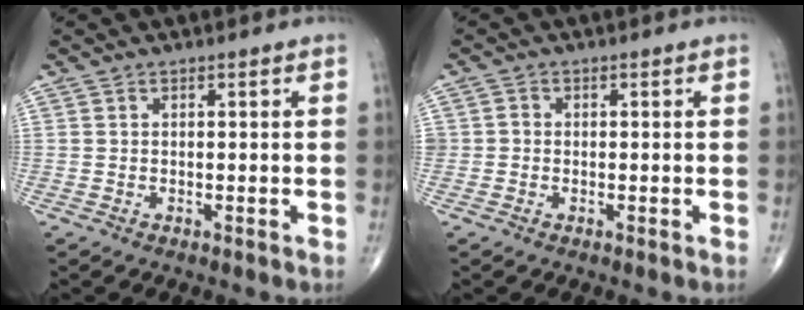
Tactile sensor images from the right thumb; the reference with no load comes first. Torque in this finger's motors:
{"motor_torque": [-0.23, -0.25, 0.19, 0.12, -0.03]}